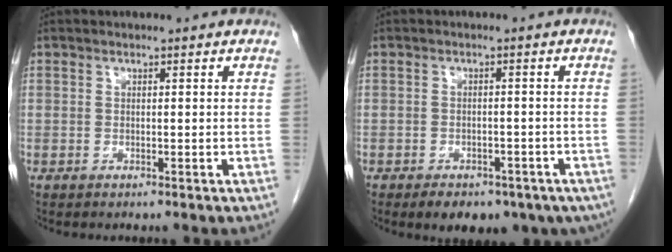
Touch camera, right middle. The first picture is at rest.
{"total": 12.1, "force": [-7.9, 6.9, 6.0], "torque": [-0.090, 0.001, -0.090]}